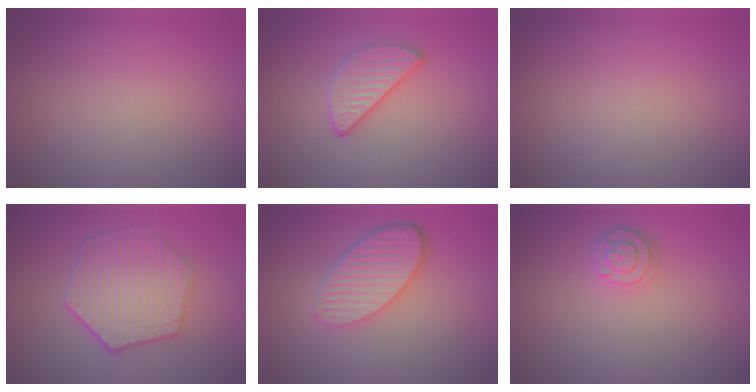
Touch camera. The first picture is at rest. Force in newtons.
{"total": 3.1, "press": 2.5, "slide": 1.7}
{"total": 0.0}
{"total": 6.3, "press": 4.8, "slide": 4.0}
{"total": 5.3, "press": 3.8, "slide": 3.6}
{"total": 2.2, "press": 1.9, "slide": 1.1}